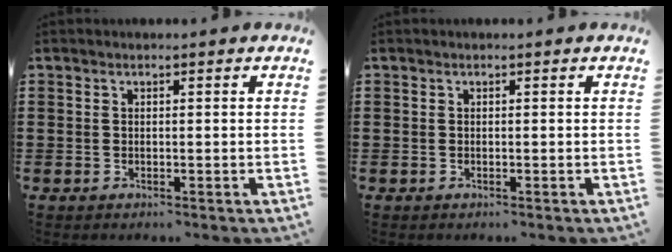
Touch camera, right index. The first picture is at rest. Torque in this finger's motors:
{"motor_torque": [0.93, 1.20, 0.00, -0.01]}